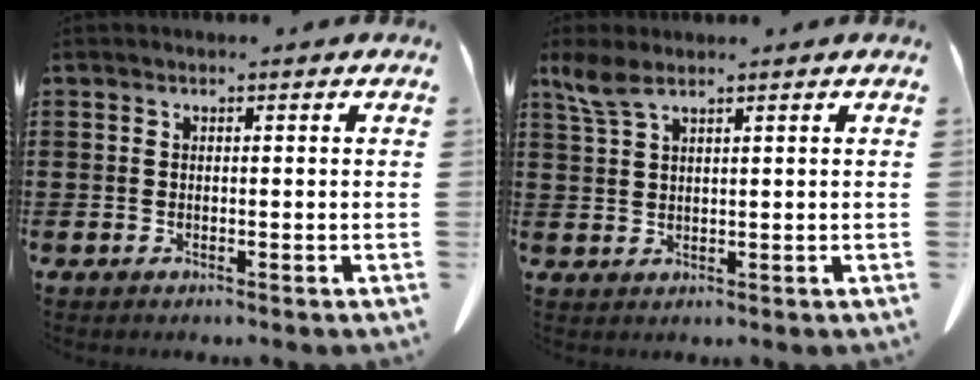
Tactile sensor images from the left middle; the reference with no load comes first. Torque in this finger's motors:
{"motor_torque": [0.30, -0.10, 0.07, 0.05]}